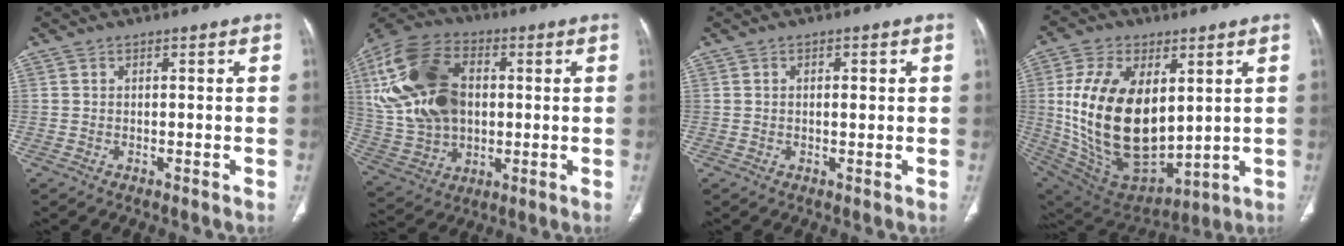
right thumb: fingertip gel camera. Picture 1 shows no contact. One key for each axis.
{"total": 22.9, "fx": 3.2, "fy": 15.6, "fz": 16.5, "tx": -0.333, "ty": 0.009, "tz": 0.065}
{"total": 1.7, "fx": 0.2, "fy": 0.7, "fz": 1.5, "tx": -0.021, "ty": 0.004, "tz": 0.003}
{"total": 24.2, "fx": 3.1, "fy": 13.8, "fz": 19.7, "tx": -0.360, "ty": -0.030, "tz": 0.080}